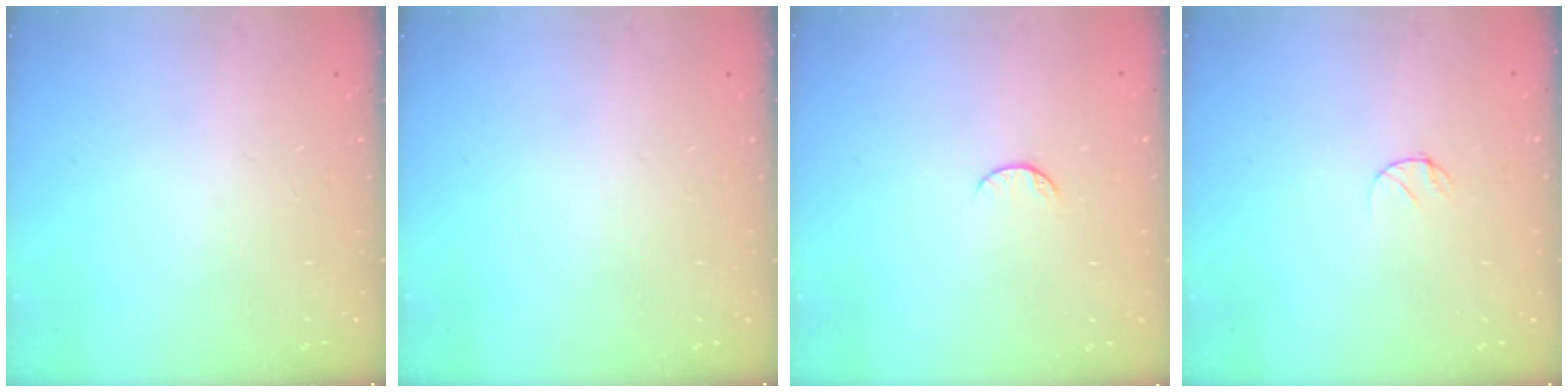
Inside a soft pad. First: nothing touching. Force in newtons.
{"total": 0.0}
{"total": 4.7, "press": 4.7, "slide": 0.4}
{"total": 3.9, "press": 3.9, "slide": 0.4}